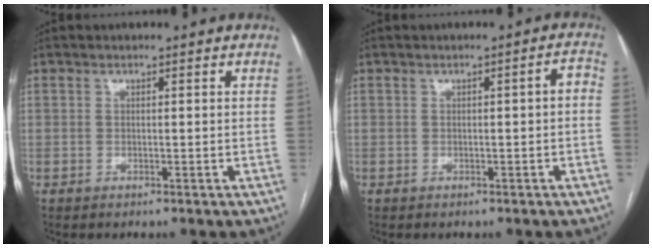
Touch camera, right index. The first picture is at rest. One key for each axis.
{"total": 2.1, "fx": -0.1, "fy": 0.5, "fz": 2.1, "tx": -0.022, "ty": 0.011, "tz": -0.001}